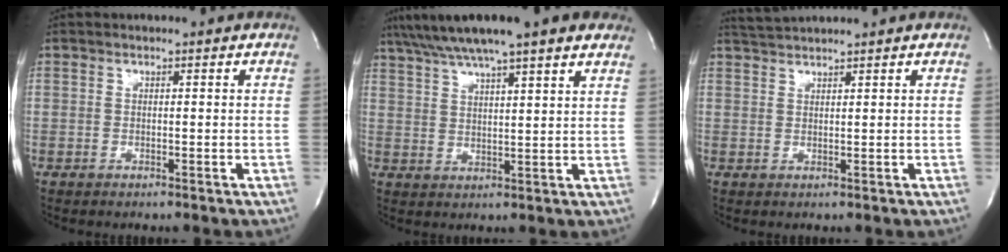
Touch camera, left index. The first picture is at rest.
{"total": 16.2, "force": [12.8, 1.7, 9.8], "torque": [-0.168, 0.045, 0.184]}
{"total": 3.1, "force": [2.9, -0.7, 0.4], "torque": [-0.010, 0.015, 0.061]}